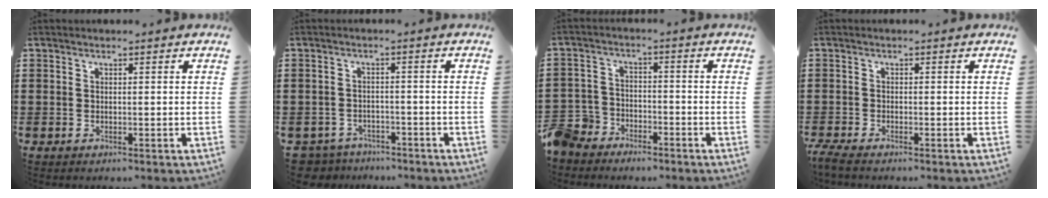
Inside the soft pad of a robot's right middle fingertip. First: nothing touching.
{"total": 3.3, "force": [-3.2, 0.8, -0.1], "torque": [-0.014, -0.002, -0.072]}
{"total": 6.3, "force": [-5.5, 3.0, 0.7], "torque": [-0.054, 0.006, -0.123]}
{"total": 1.5, "force": [-1.3, 0.1, 0.7], "torque": [-0.020, -0.001, -0.028]}